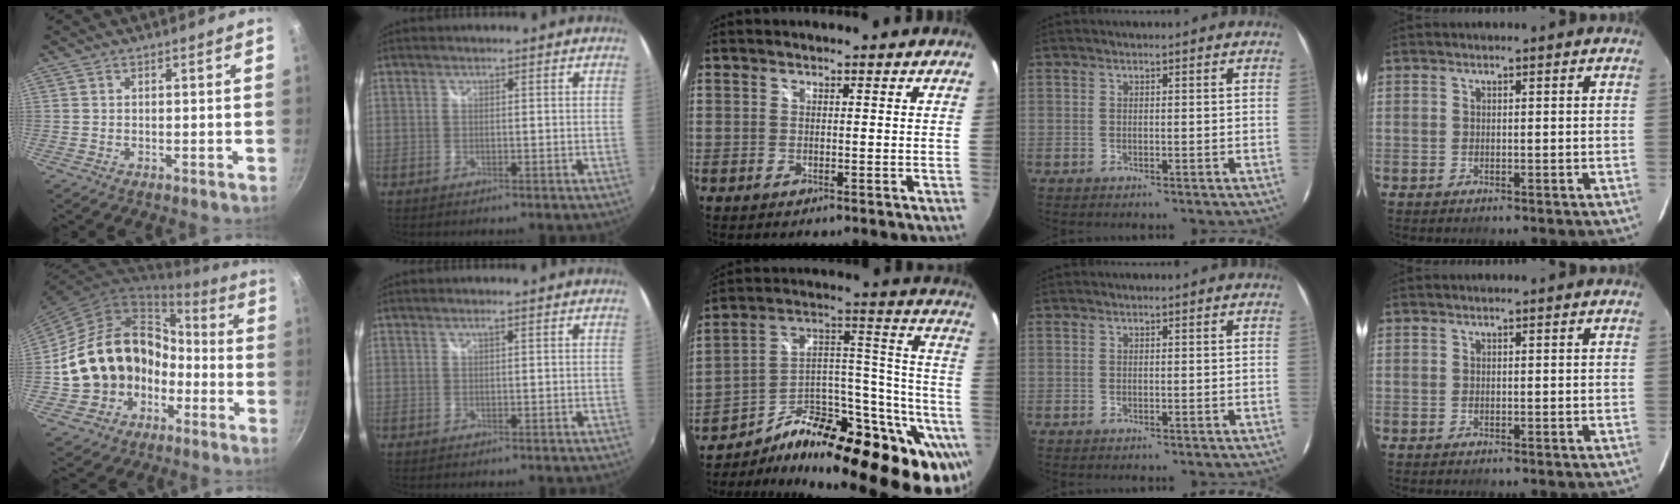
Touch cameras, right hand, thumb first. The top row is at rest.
{"thumb": {"total": 18.8, "force": [-4.4, 15.8, 9.3], "torque": [-0.127, 0.069, -0.049]}, "index": {"total": 0.5, "force": [0.3, -0.1, 0.4], "torque": [-0.006, 0.002, 0.005]}, "middle": {"total": 30.5, "force": [-20.0, 11.5, 20.0], "torque": [-0.263, 0.023, -0.301]}}